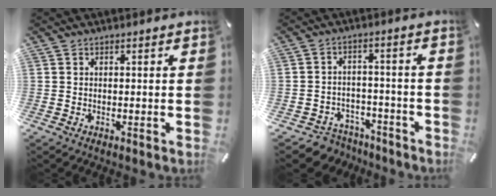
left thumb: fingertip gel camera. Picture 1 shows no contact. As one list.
[{"total": 5.1, "force": [-3.2, 3.8, 0.9], "torque": [-0.020, 0.015, -0.061]}]